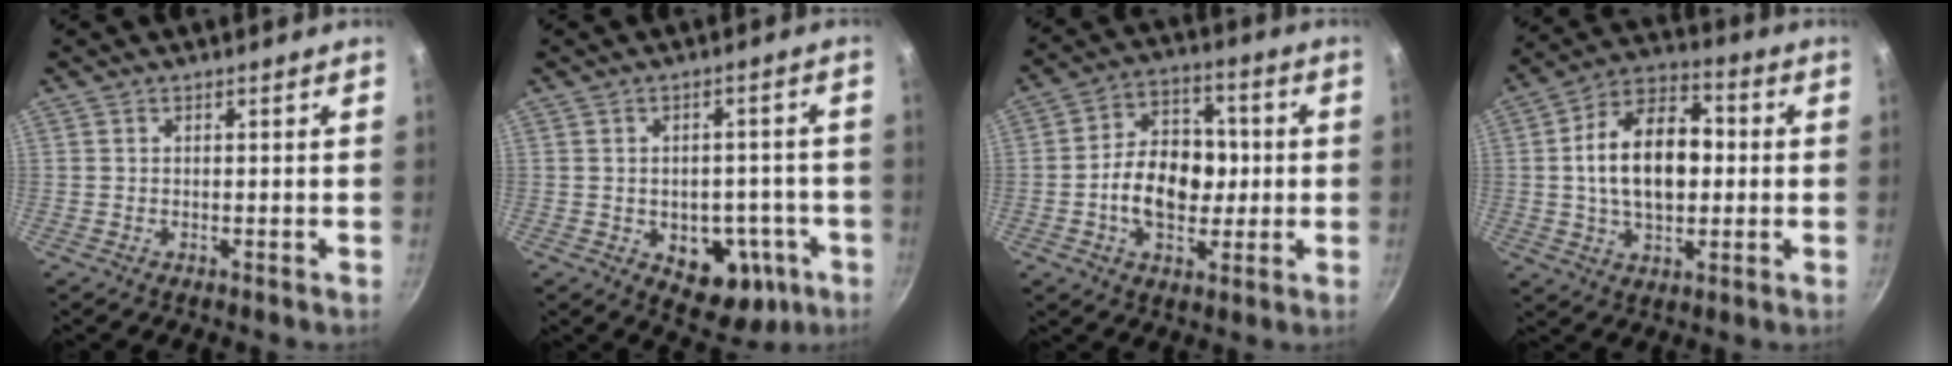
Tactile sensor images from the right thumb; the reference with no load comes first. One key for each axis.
{"total": 12.1, "fx": -3.8, "fy": 8.4, "fz": 7.8, "tx": -0.052, "ty": 0.011, "tz": -0.037}
{"total": 14.0, "fx": -1.1, "fy": 9.9, "fz": 9.9, "tx": -0.122, "ty": 0.024, "tz": -0.030}
{"total": 17.0, "fx": 0.6, "fy": 10.7, "fz": 13.2, "tx": -0.188, "ty": 0.028, "tz": -0.001}